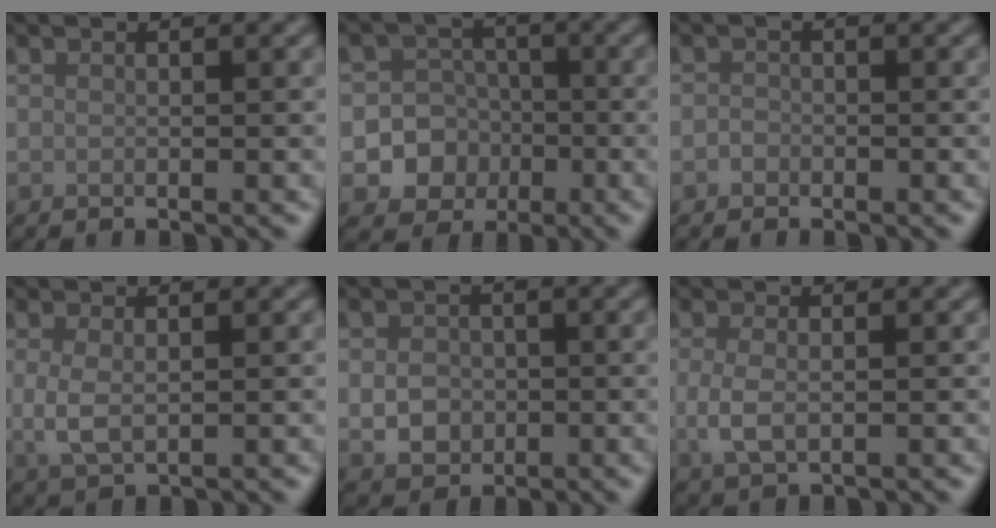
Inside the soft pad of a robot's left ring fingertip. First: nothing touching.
{"total": 7.0, "force": [-2.0, 6.6, 1.4], "torque": [-0.001, 0.003, -0.058]}
{"total": 0.9, "force": [-0.4, 0.7, 0.2], "torque": [0.000, -0.002, -0.010]}
{"total": 2.6, "force": [0.3, 1.2, 2.3], "torque": [-0.053, -0.004, 0.007]}
{"total": 3.0, "force": [-0.2, 2.5, 1.7], "torque": [-0.031, -0.003, -0.007]}
{"total": 2.6, "force": [0.0, 1.2, 2.3], "torque": [-0.056, -0.005, -0.001]}